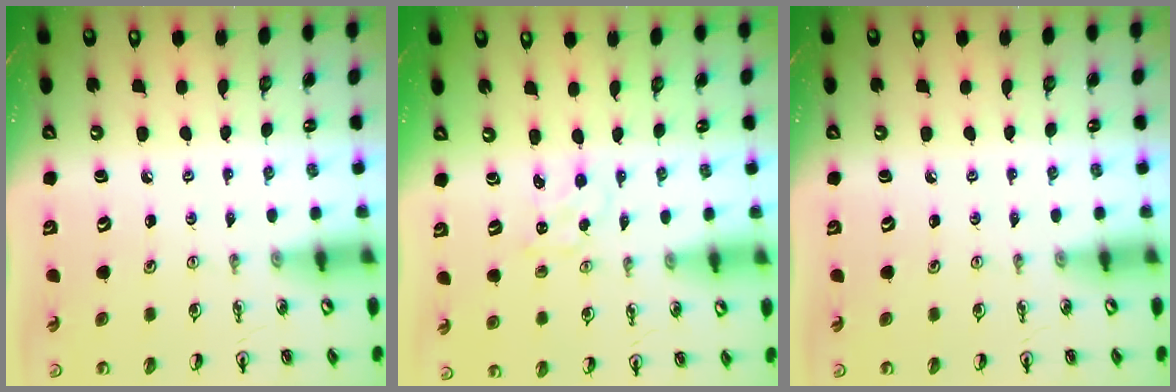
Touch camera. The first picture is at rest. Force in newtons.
{"total": 0.8, "press": 0.7, "slide": 0.2}
{"total": 0.0}